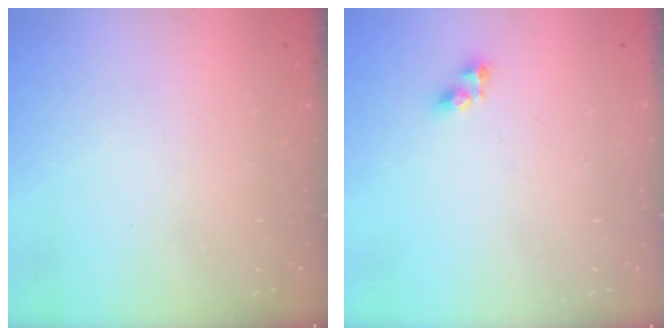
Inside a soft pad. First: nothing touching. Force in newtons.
{"total": 5.0, "press": 4.9, "slide": 0.6}